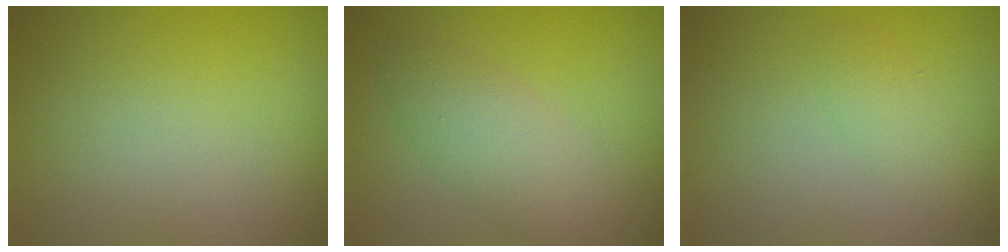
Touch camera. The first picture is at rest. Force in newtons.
{"total": 3.3, "press": 3.3, "slide": 0.1}
{"total": 1.5, "press": 1.5, "slide": 0.1}